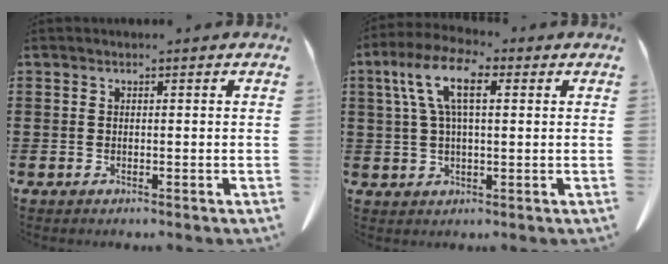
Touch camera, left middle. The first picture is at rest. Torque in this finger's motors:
{"motor_torque": [0.50, 0.44, 0.04, -0.08]}